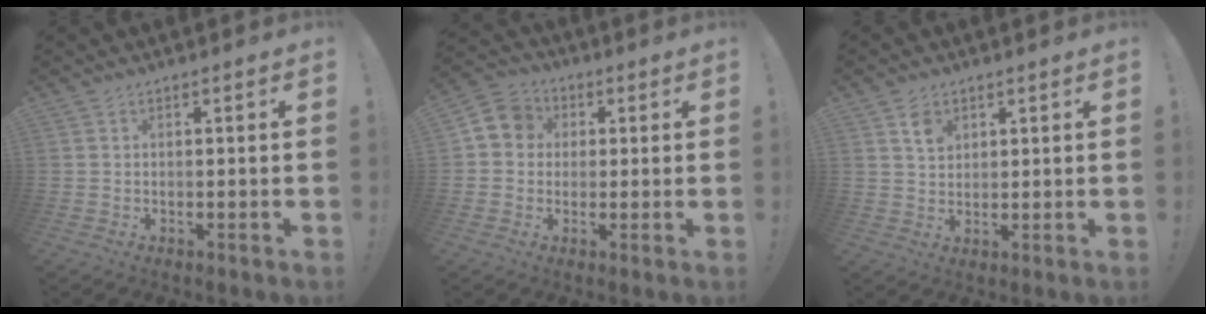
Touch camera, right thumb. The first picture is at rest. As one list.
[{"total": 7.5, "force": [0.8, 7.0, 2.5], "torque": [-0.041, 0.010, 0.018]}, {"total": 5.0, "force": [2.8, 3.6, 1.9], "torque": [-0.021, -0.011, 0.050]}]